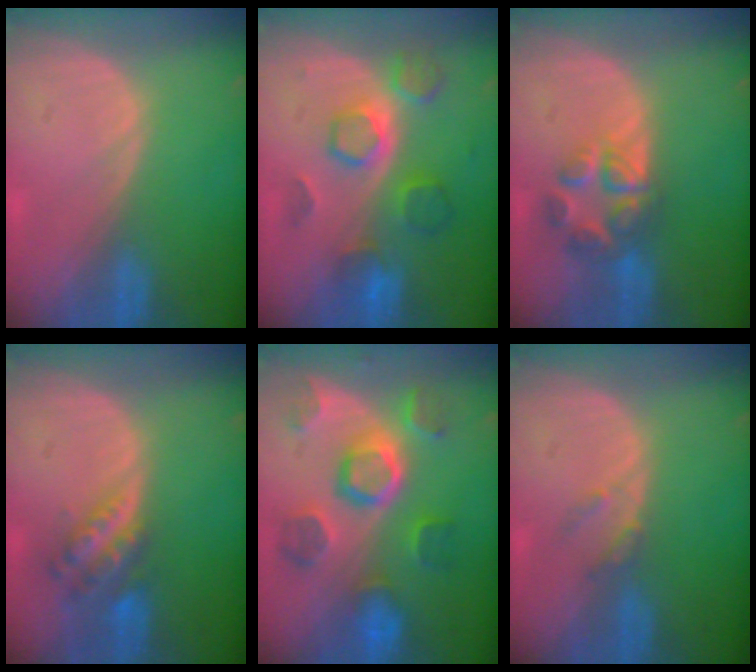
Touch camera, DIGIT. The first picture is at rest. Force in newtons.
{"total": 8.4, "press": 7.6, "slide": 3.6}
{"total": 7.0, "press": 6.0, "slide": 3.8}
{"total": 6.0, "press": 5.2, "slide": 2.9}
{"total": 10.1, "press": 9.4, "slide": 3.8}
{"total": 1.9, "press": 1.9, "slide": 0.1}